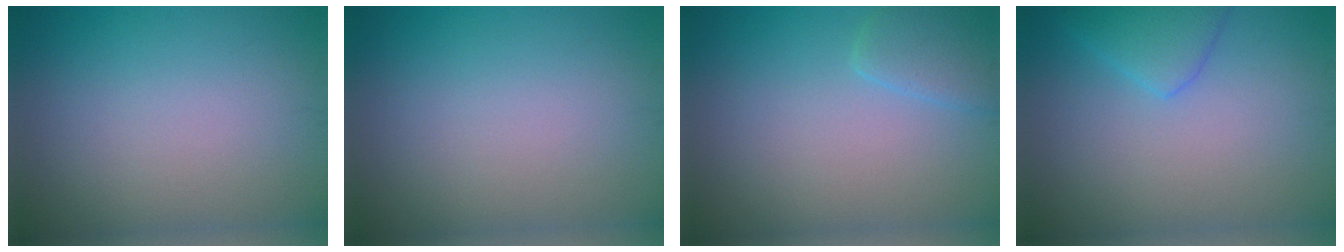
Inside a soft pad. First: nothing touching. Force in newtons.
{"total": 0.0}
{"total": 2.3, "press": 2.3, "slide": 0.1}
{"total": 2.8, "press": 2.8, "slide": 0.2}